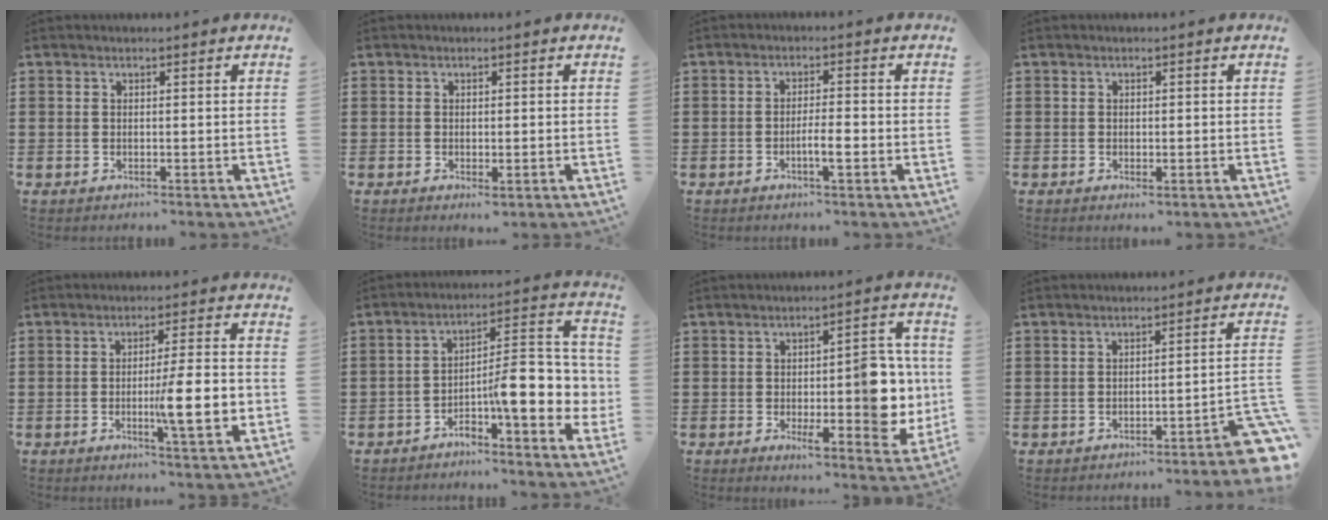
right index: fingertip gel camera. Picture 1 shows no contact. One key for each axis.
{"total": 0.8, "fx": -0.4, "fy": 0.3, "fz": 0.6, "tx": -0.013, "ty": -0.005, "tz": -0.006}
{"total": 3.2, "fx": -1.3, "fy": 0.4, "fz": 2.9, "tx": -0.051, "ty": 0.000, "tz": -0.023}
{"total": 0.5, "fx": -0.3, "fy": 0.3, "fz": 0.4, "tx": -0.009, "ty": -0.004, "tz": -0.004}
{"total": 10.2, "fx": -2.0, "fy": 1.7, "fz": 9.9, "tx": -0.143, "ty": -0.008, "tz": -0.033}
{"total": 9.6, "fx": -2.8, "fy": 2.6, "fz": 8.9, "tx": -0.118, "ty": -0.022, "tz": -0.058}
{"total": 10.9, "fx": -0.8, "fy": 4.3, "fz": 10.0, "tx": -0.117, "ty": -0.012, "tz": -0.009}
{"total": 3.8, "fx": -3.0, "fy": 0.1, "fz": 2.3, "tx": -0.038, "ty": -0.010, "tz": -0.059}